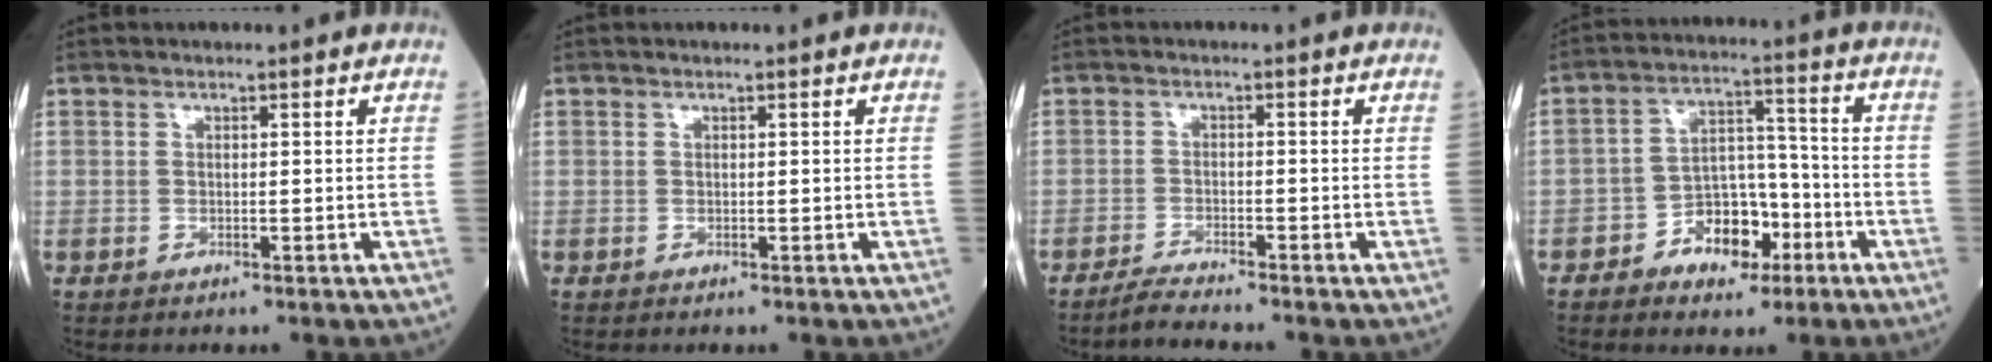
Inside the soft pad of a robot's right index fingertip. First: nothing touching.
{"total": 0.0}
{"total": 2.8, "force": [-2.5, -1.1, 0.5], "torque": [-0.019, -0.015, -0.052]}
{"total": 8.7, "force": [-4.3, 5.0, 5.6], "torque": [-0.096, 0.024, -0.070]}